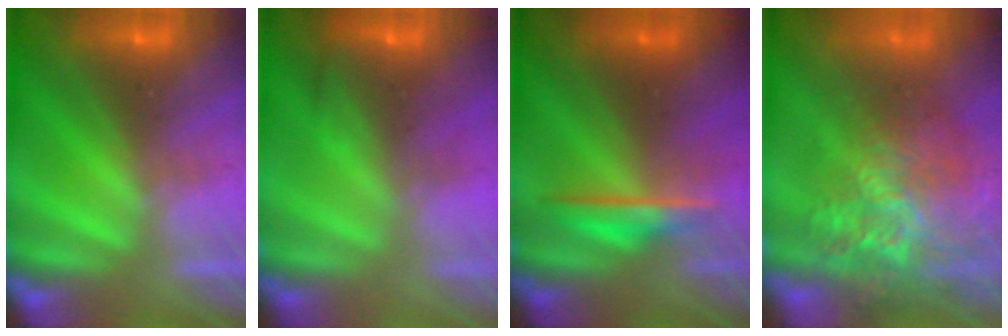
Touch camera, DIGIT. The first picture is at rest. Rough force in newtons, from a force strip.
{"total": 2.2}
{"total": 1.7}
{"total": 10.0}